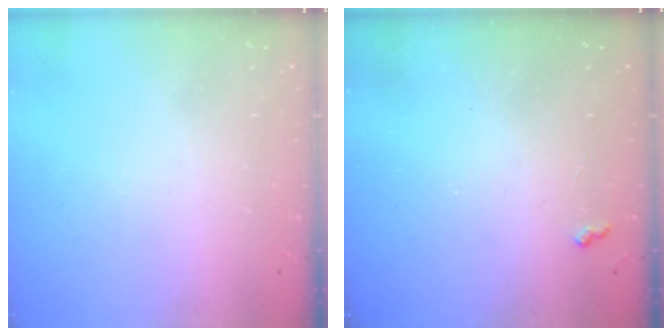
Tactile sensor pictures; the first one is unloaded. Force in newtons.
{"total": 5.0, "press": 5.0, "slide": 0.7}